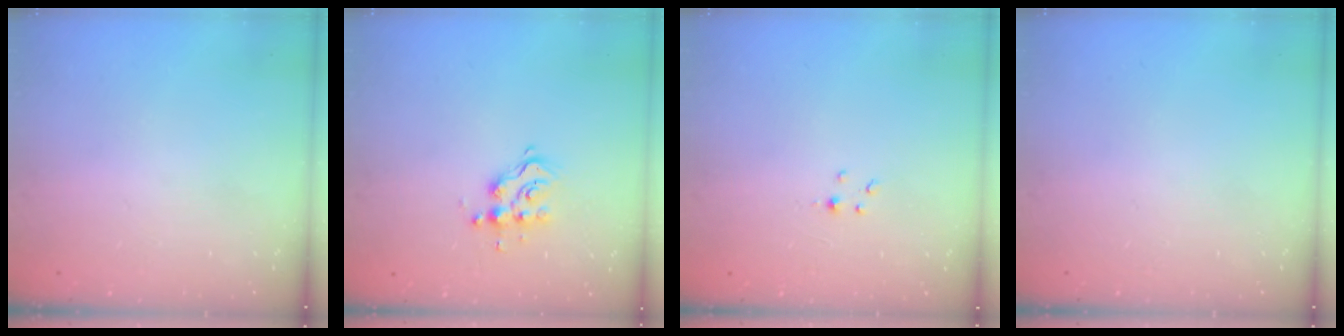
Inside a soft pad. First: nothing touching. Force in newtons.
{"total": 8.4, "press": 8.4, "slide": 0.7}
{"total": 1.0, "press": 1.0, "slide": 0.2}
{"total": 0.0}